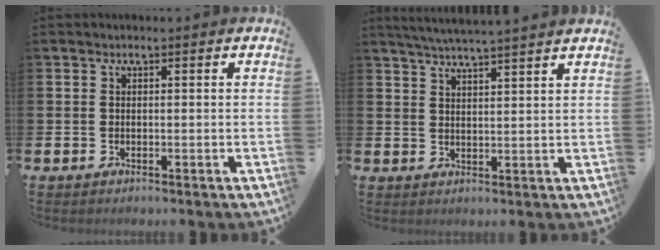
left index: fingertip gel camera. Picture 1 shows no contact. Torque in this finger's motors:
{"motor_torque": [0.37, -0.61, 0.22, 0.10]}